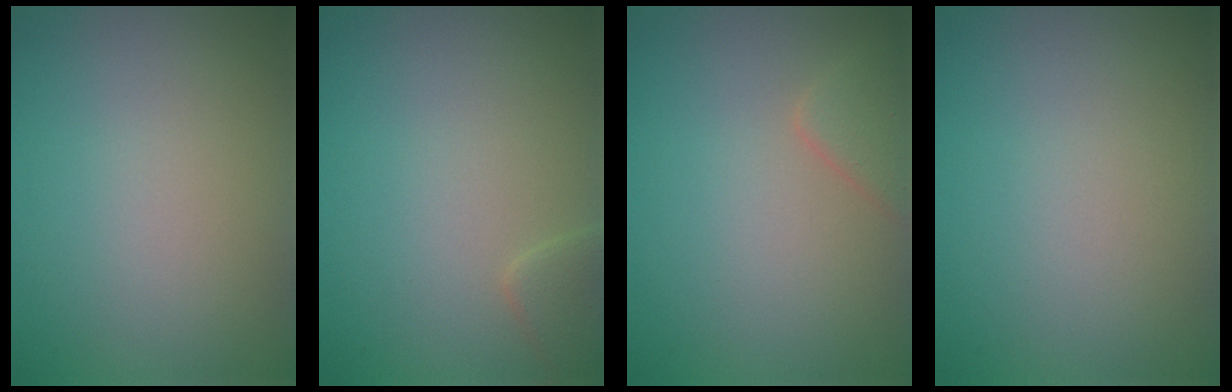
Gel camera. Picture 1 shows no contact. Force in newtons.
{"total": 1.7, "press": 1.7, "slide": 0.1}
{"total": 1.9, "press": 1.9, "slide": 0.2}
{"total": 0.0}